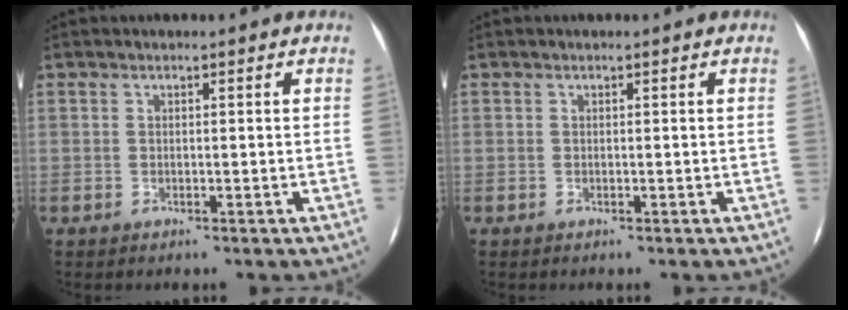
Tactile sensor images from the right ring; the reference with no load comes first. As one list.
[{"total": 0.0}]